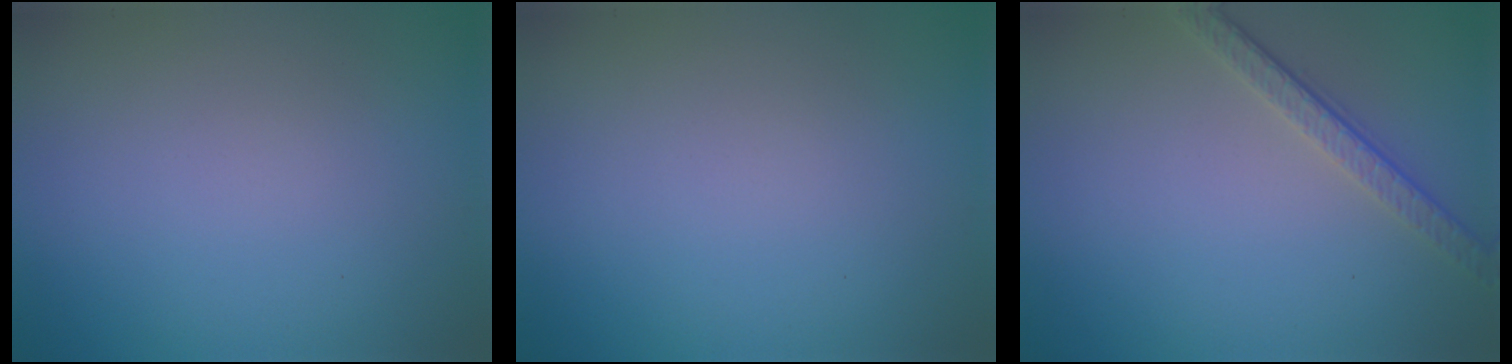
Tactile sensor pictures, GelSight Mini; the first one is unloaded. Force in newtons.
{"total": 0.0}
{"total": 3.1, "press": 2.3, "slide": 2.1}